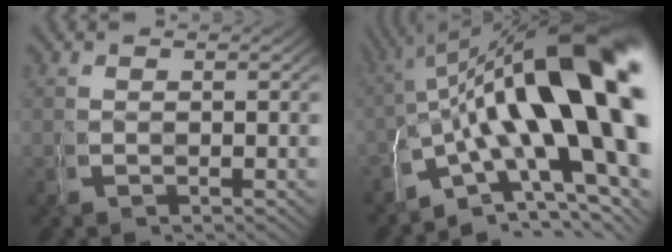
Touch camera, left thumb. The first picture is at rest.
{"total": 21.2, "force": [-0.4, 12.2, 17.3], "torque": [-0.255, -0.044, 0.012]}